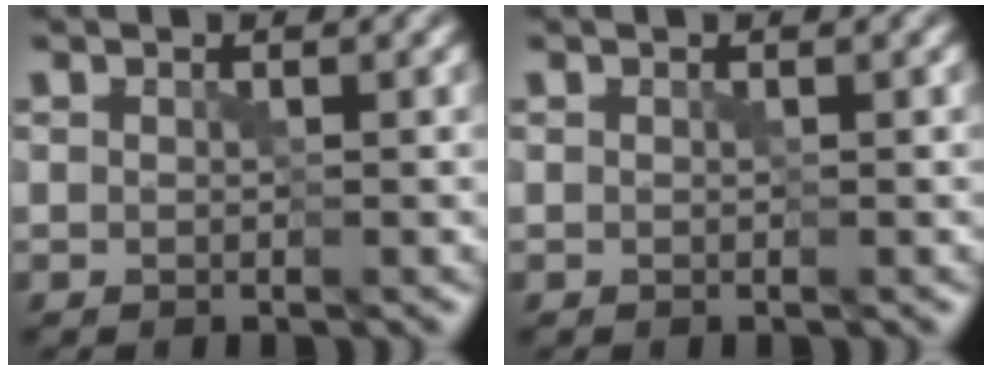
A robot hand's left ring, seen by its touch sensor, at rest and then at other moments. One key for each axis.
{"total": 0.0}